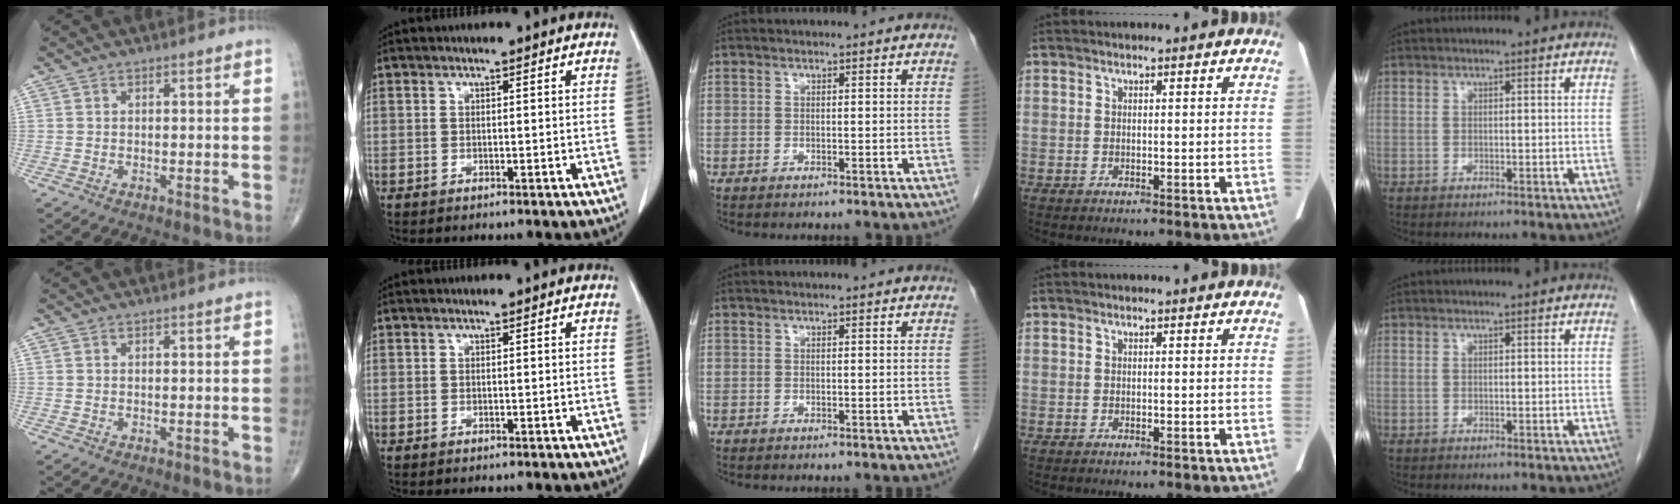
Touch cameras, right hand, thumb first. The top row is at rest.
{}